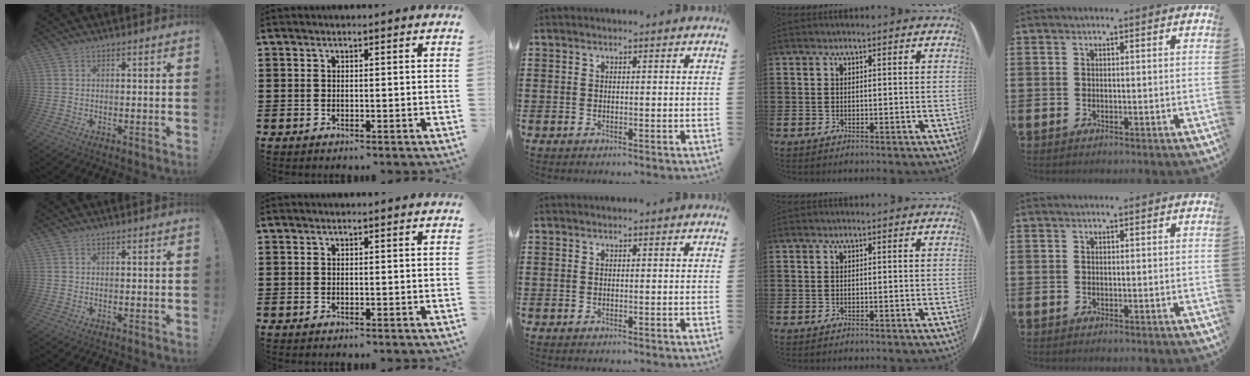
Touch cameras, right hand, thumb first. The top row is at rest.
{}